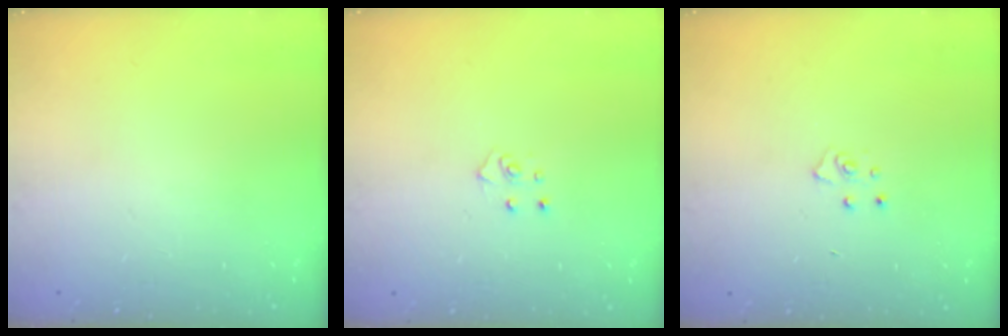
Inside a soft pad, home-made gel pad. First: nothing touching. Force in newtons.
{"total": 4.6, "press": 4.6, "slide": 0.4}
{"total": 4.4, "press": 4.4, "slide": 0.3}